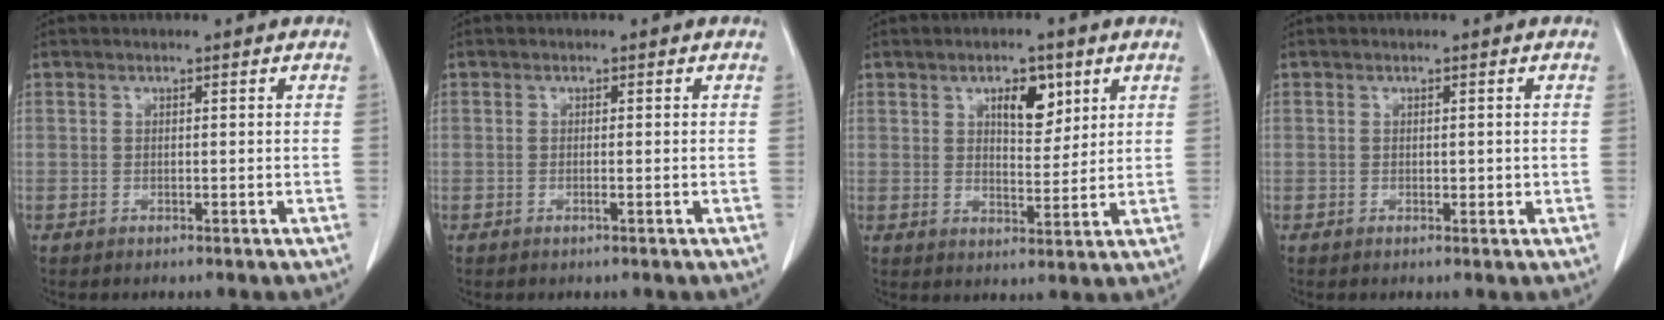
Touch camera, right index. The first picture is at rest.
{"total": 0.6, "force": [-0.3, -0.2, 0.6], "torque": [-0.010, 0.000, -0.005]}
{"total": 5.8, "force": [2.9, 2.4, 4.4], "torque": [-0.069, 0.000, 0.049]}
{"total": 1.0, "force": [0.0, 0.5, 0.8], "torque": [-0.008, -0.001, 0.001]}